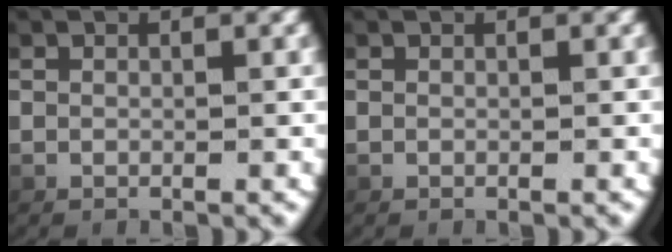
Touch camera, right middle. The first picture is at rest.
{"total": 0.0}